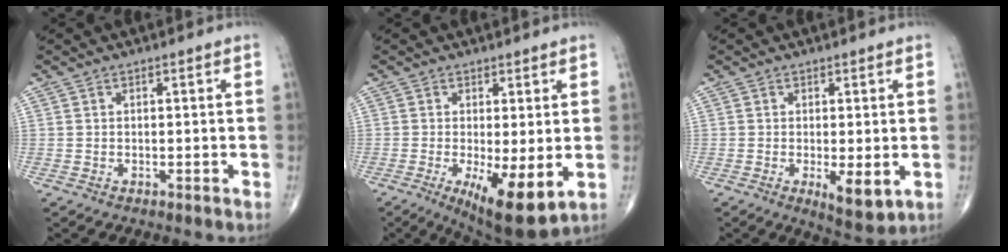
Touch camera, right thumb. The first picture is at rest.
{"total": 10.4, "force": [-2.2, 3.2, 9.6], "torque": [-0.155, -0.027, -0.027]}
{"total": 5.7, "force": [-1.2, 2.0, 5.2], "torque": [-0.081, -0.019, -0.014]}